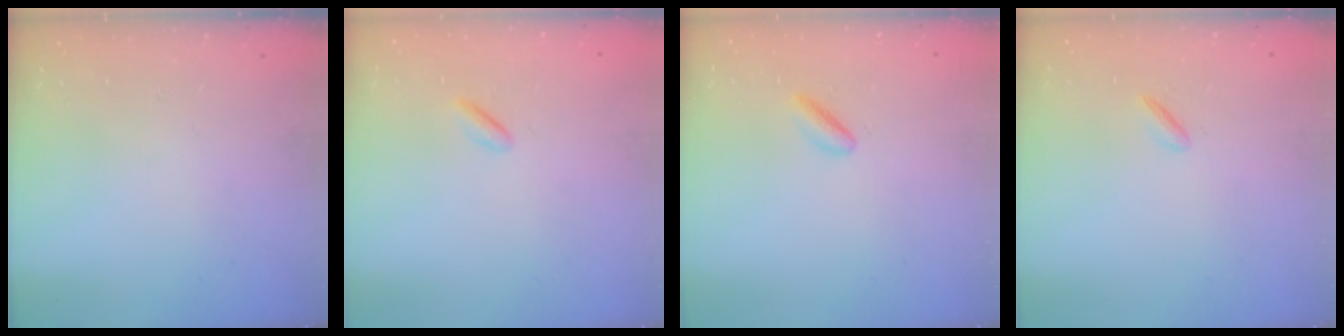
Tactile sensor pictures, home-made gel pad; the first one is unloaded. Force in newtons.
{"total": 1.1, "press": 0.8, "slide": 0.7}
{"total": 2.8, "press": 2.7, "slide": 0.8}
{"total": 1.9, "press": 1.8, "slide": 0.6}